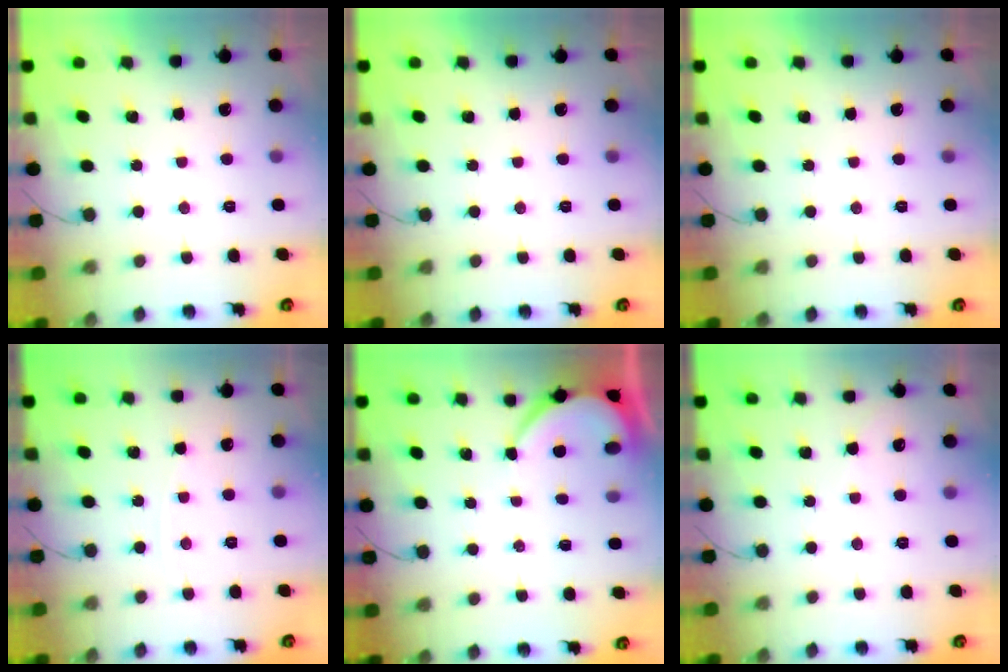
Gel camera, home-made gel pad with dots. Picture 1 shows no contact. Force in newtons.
{"total": 0.0}
{"total": 0.0}
{"total": 2.6, "press": 2.6, "slide": 0.2}
{"total": 3.9, "press": 3.9, "slide": 0.3}
{"total": 2.9, "press": 2.9, "slide": 0.4}